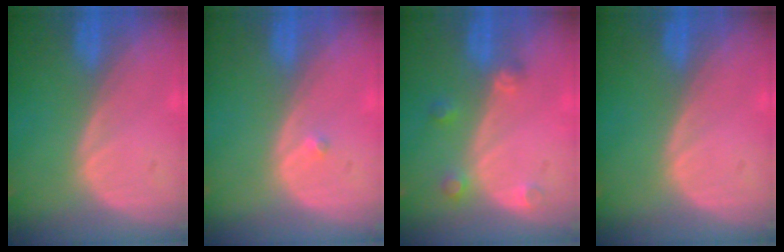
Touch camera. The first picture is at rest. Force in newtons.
{"total": 0.7, "press": 0.5, "slide": 0.4}
{"total": 2.6, "press": 2.6, "slide": 0.4}
{"total": 0.0}